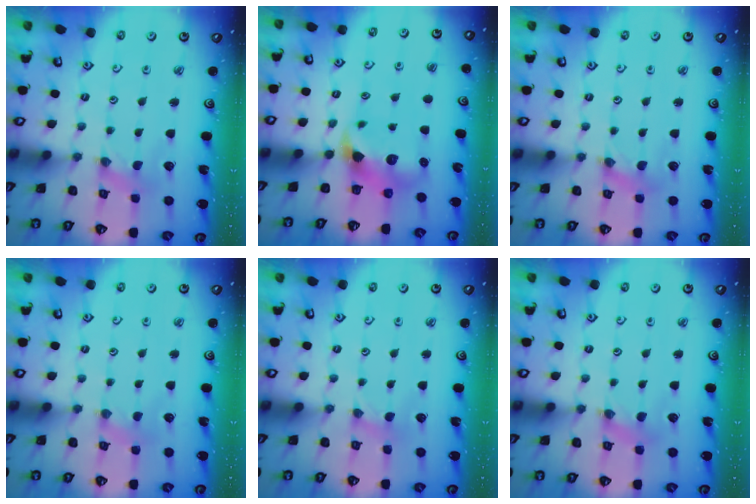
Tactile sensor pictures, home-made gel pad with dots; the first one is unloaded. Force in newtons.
{"total": 7.7, "press": 7.7, "slide": 1.0}
{"total": 2.0, "press": 2.0, "slide": 0.3}
{"total": 1.8, "press": 1.7, "slide": 0.4}
{"total": 0.9, "press": 0.9, "slide": 0.2}
{"total": 2.3, "press": 2.3, "slide": 0.3}